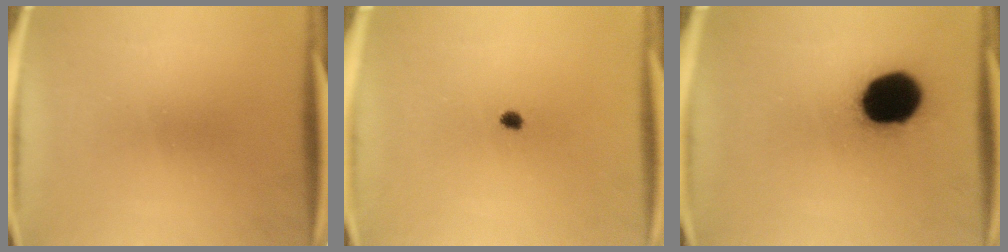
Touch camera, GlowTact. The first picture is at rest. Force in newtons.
{"total": 1.5}
{"total": 20.1}